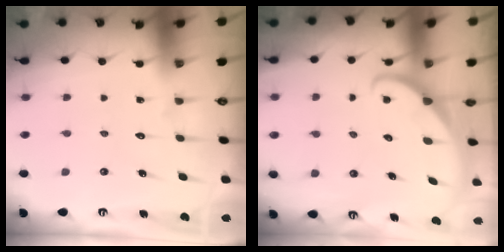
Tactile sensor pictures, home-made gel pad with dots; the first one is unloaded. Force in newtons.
{"total": 1.8, "press": 1.8, "slide": 0.1}